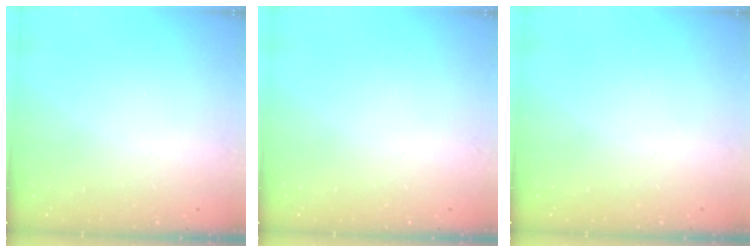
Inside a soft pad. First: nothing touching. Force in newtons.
{"total": 0.0}
{"total": 0.0}